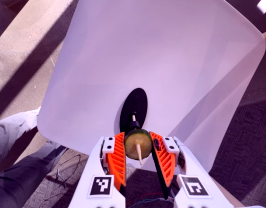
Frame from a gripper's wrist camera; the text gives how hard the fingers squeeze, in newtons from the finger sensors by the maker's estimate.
{"total": 9.7, "left": 9.6, "right": 9.8}